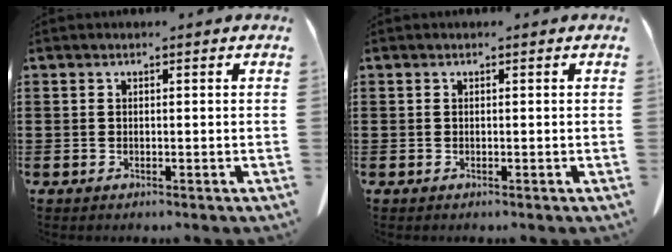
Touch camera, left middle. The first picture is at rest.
{"total": 0.0}